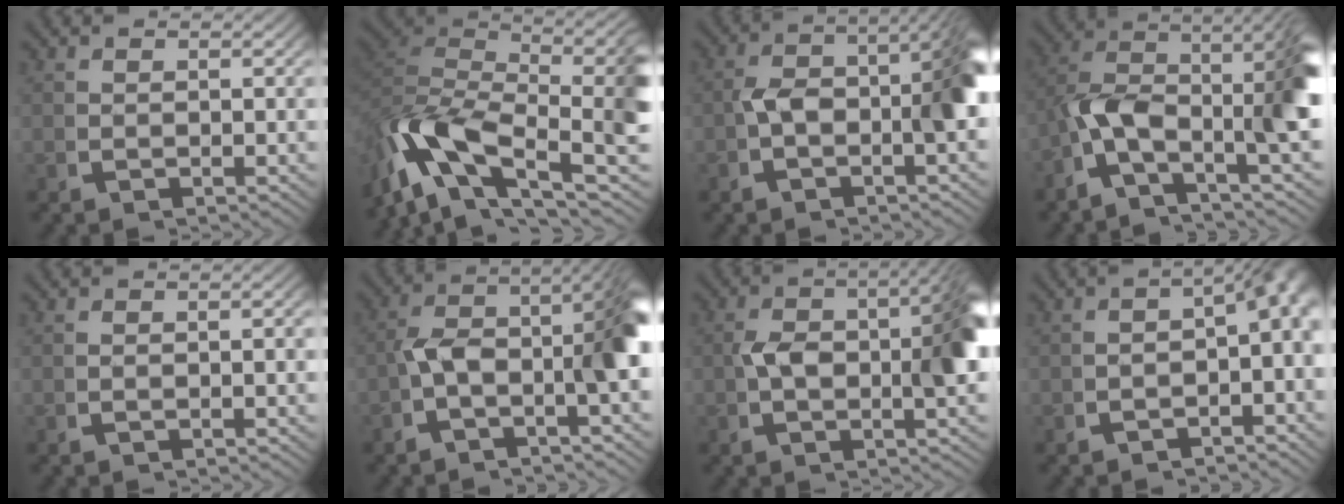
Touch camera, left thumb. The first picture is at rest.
{"total": 15.2, "force": [-0.7, 9.6, 11.8], "torque": [-0.240, -0.038, -0.004]}
{"total": 8.9, "force": [0.0, 4.4, 7.7], "torque": [-0.110, 0.000, -0.010]}
{"total": 11.9, "force": [-0.9, 7.2, 9.4], "torque": [-0.185, -0.040, -0.017]}
{"total": 1.0, "force": [-0.4, 0.2, 0.9], "torque": [-0.018, 0.001, -0.008]}
{"total": 9.8, "force": [-0.6, 5.1, 8.4], "torque": [-0.128, -0.014, -0.020]}
{"total": 9.9, "force": [0.4, 4.7, 8.6], "torque": [-0.128, -0.001, -0.001]}
{"total": 5.6, "force": [-1.1, 2.6, 4.8], "torque": [-0.060, -0.007, -0.016]}